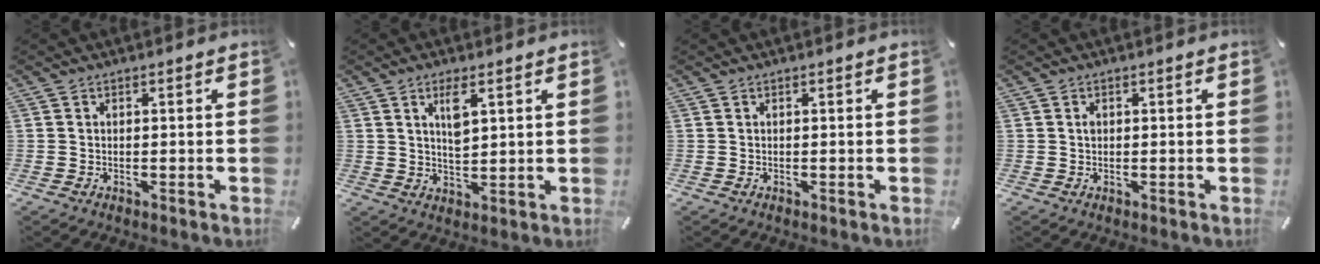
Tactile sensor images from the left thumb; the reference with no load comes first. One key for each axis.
{"total": 5.4, "fx": 2.6, "fy": 2.1, "fz": 4.2, "tx": -0.075, "ty": -0.003, "tz": 0.042}
{"total": 0.0}
{"total": 0.6, "fx": 0.1, "fy": 0.5, "fz": 0.3, "tx": 0.001, "ty": -0.003, "tz": 0.001}